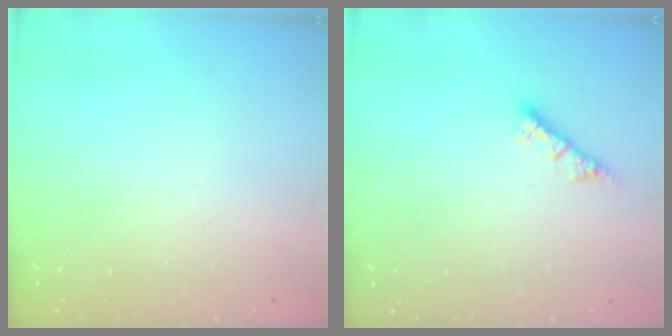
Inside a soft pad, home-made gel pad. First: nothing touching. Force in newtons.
{"total": 4.8, "press": 4.8, "slide": 0.3}